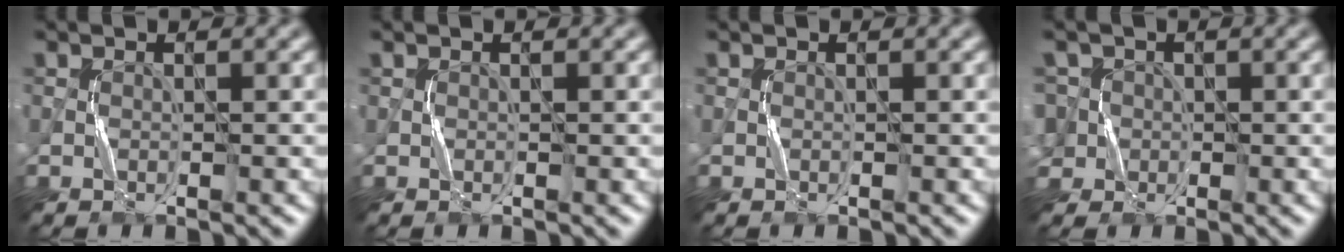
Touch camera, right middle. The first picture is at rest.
{"total": 0.0}
{"total": 0.0}
{"total": 4.8, "force": [0.3, 4.5, 1.6], "torque": [-0.040, 0.030, -0.016]}